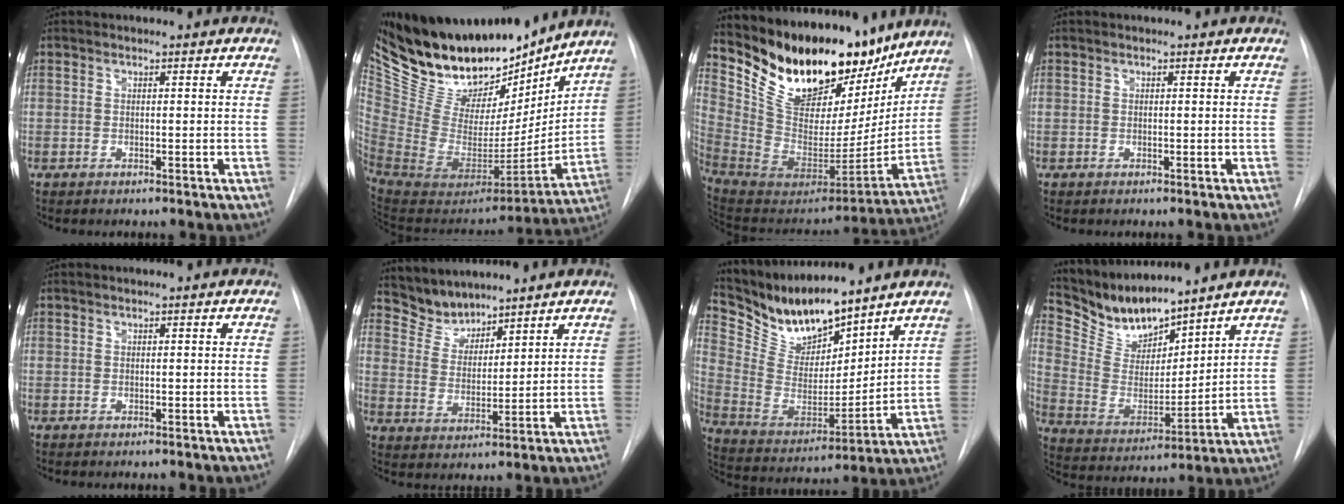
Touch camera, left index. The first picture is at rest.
{"total": 27.8, "force": [23.1, 9.5, 12.2], "torque": [-0.229, -0.023, 0.389]}
{"total": 25.6, "force": [20.7, 10.1, 11.2], "torque": [-0.195, -0.025, 0.336]}
{"total": 0.0}
{"total": 0.0}
{"total": 5.8, "force": [5.6, 1.3, -0.4], "torque": [0.005, 0.008, 0.121]}
{"total": 14.8, "force": [13.4, 2.9, 5.5], "torque": [-0.113, -0.005, 0.265]}
{"total": 12.0, "force": [11.3, 2.2, 3.4], "torque": [-0.078, 0.001, 0.228]}